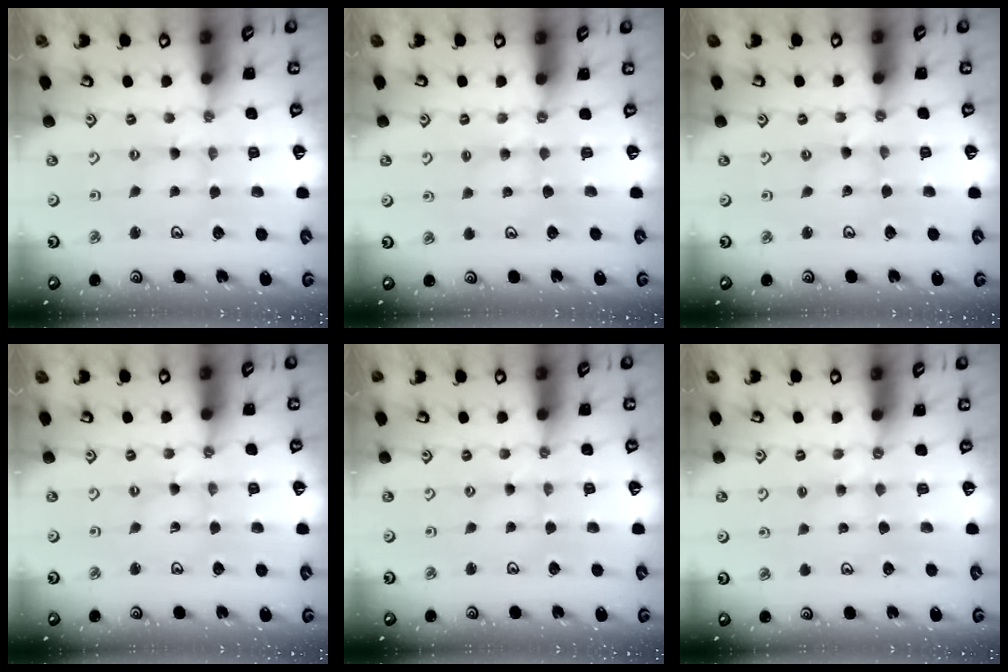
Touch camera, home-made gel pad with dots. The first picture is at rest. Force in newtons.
{"total": 3.1, "press": 3.1, "slide": 0.6}
{"total": 0.0}
{"total": 0.0}
{"total": 0.8, "press": 0.8, "slide": 0.1}
{"total": 2.6, "press": 2.5, "slide": 0.4}